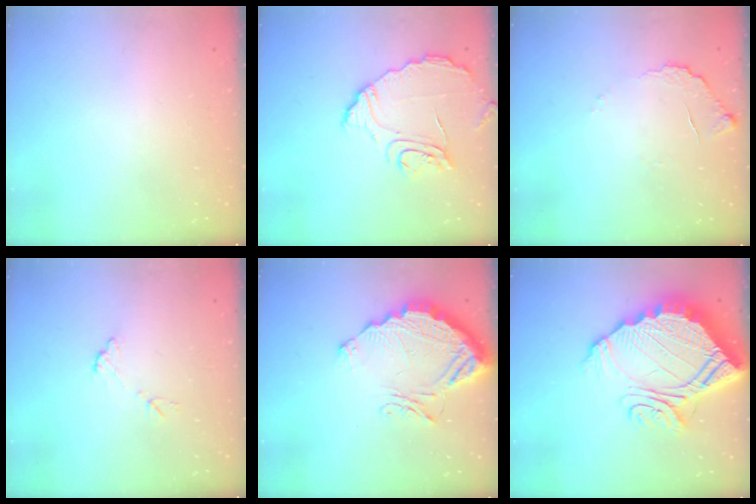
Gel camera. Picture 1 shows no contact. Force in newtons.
{"total": 9.6, "press": 9.6, "slide": 0.2}
{"total": 8.3, "press": 8.3, "slide": 0.3}
{"total": 7.3, "press": 7.3, "slide": 0.3}
{"total": 13.9, "press": 13.8, "slide": 1.0}
{"total": 23.2, "press": 23.1, "slide": 2.4}